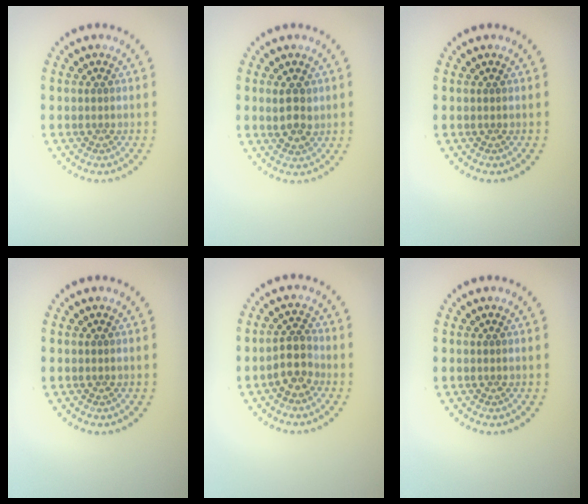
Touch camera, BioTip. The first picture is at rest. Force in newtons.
{"total": 2.4, "press": 2.3, "slide": 0.5}
{"total": 0.0}
{"total": 0.0}
{"total": 2.7, "press": 2.3, "slide": 1.4}
{"total": 0.0}